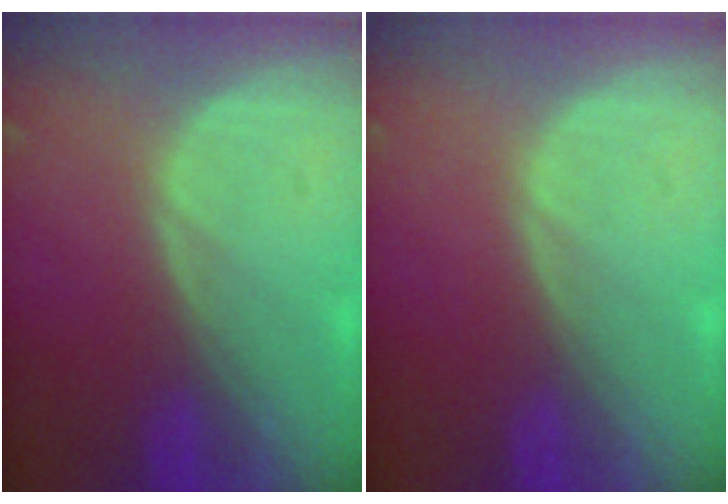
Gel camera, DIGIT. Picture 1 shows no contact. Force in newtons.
{"total": 0.0}